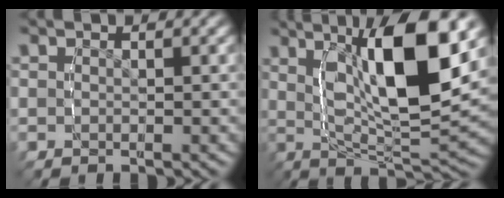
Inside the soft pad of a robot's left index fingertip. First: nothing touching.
{"total": 11.7, "force": [3.1, 4.2, 10.5], "torque": [-0.176, 0.010, 0.044]}